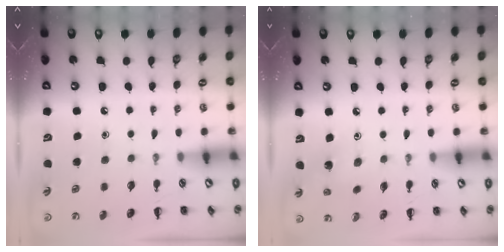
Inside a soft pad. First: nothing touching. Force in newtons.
{"total": 2.9, "press": 2.7, "slide": 0.9}